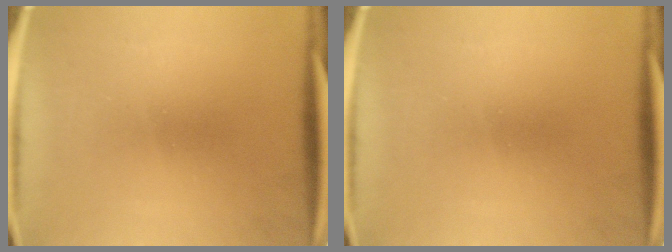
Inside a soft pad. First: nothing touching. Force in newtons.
{"total": 0.0}